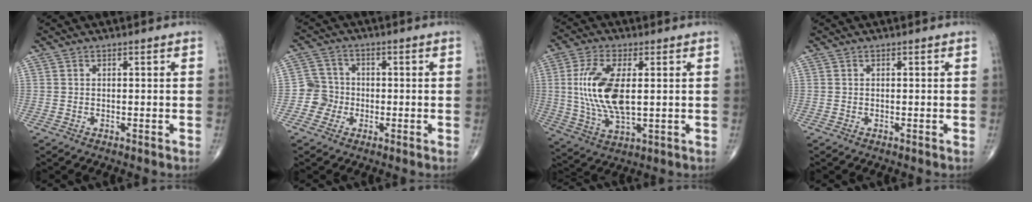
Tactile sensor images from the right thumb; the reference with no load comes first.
{"total": 4.6, "force": [-1.4, 4.3, 0.3], "torque": [0.025, 0.015, -0.037]}
{"total": 13.6, "force": [1.4, 6.0, 12.1], "torque": [-0.252, -0.011, 0.032]}
{"total": 0.0}